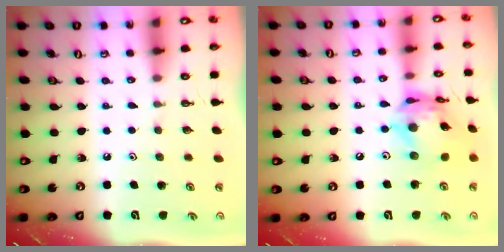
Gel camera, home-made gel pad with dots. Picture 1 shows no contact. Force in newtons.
{"total": 14.8, "press": 14.7, "slide": 1.3}